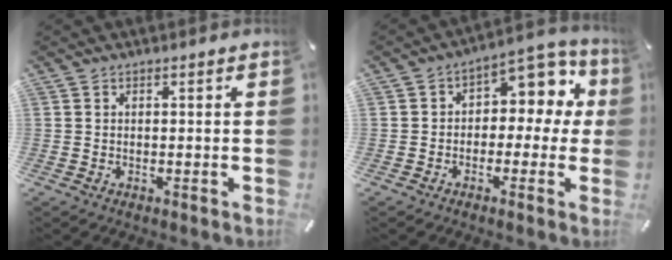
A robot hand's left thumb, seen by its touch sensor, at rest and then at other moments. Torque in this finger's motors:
{"motor_torque": [0.58, 0.17, 0.40, 0.61, 0.00]}